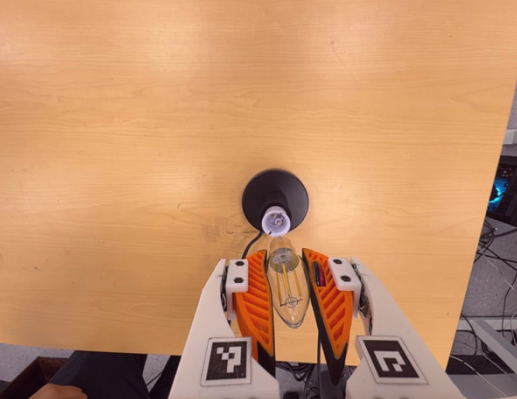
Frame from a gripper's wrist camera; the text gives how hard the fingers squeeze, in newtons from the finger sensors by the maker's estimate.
{"total": 21.8, "left": 23.2, "right": 20.3}